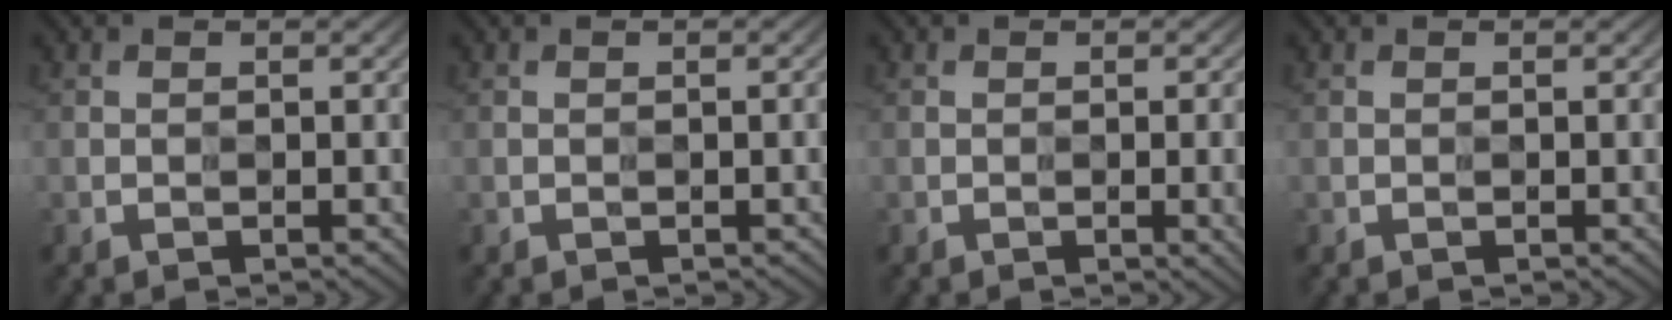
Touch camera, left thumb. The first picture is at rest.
{"total": 1.8, "force": [-1.0, 0.4, 1.5], "torque": [-0.017, 0.001, -0.014]}
{"total": 5.0, "force": [-1.8, 1.6, 4.4], "torque": [-0.051, -0.003, -0.009]}
{"total": 0.6, "force": [-0.3, 0.1, 0.5], "torque": [-0.007, 0.000, -0.005]}